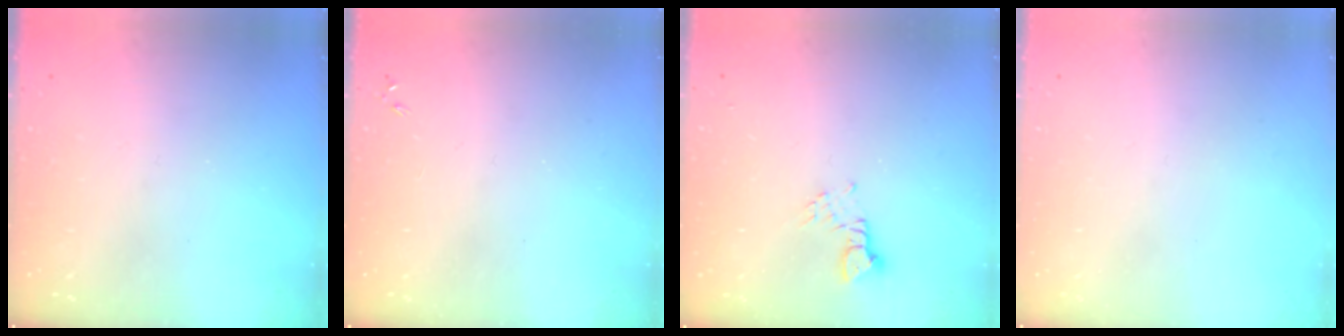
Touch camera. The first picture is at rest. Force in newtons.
{"total": 0.0}
{"total": 2.6, "press": 2.5, "slide": 0.4}
{"total": 0.0}